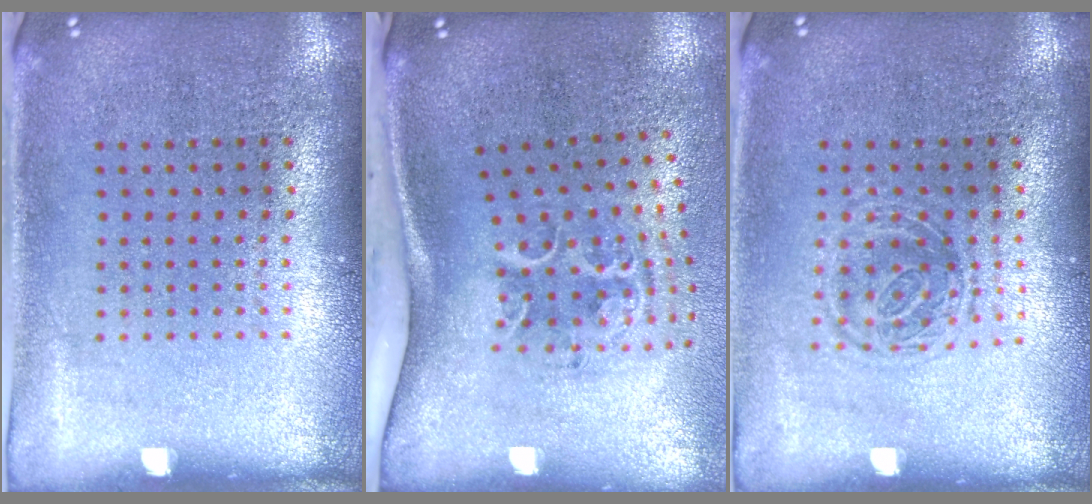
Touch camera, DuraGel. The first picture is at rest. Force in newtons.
{"total": 2.2, "press": 1.3, "slide": 1.8}
{"total": 1.3, "press": 1.0, "slide": 0.8}